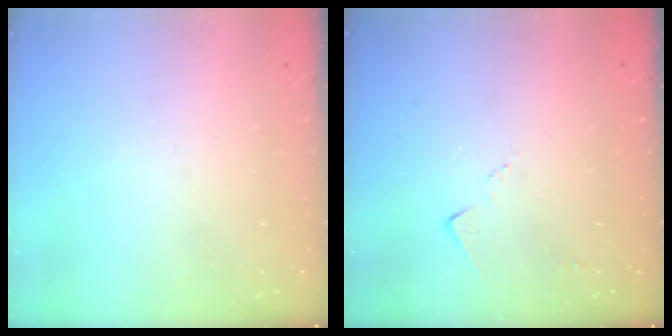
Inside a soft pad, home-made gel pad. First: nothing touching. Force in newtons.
{"total": 3.8, "press": 3.7, "slide": 0.4}